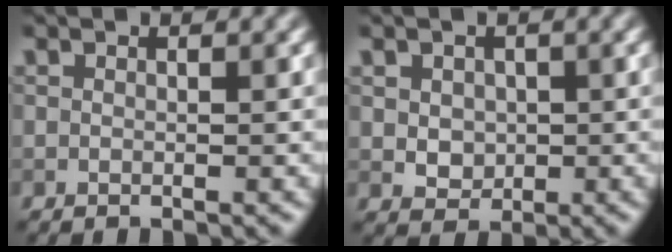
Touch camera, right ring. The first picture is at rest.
{"total": 2.2, "force": [0.3, 1.9, 1.1], "torque": [-0.023, 0.000, 0.012]}